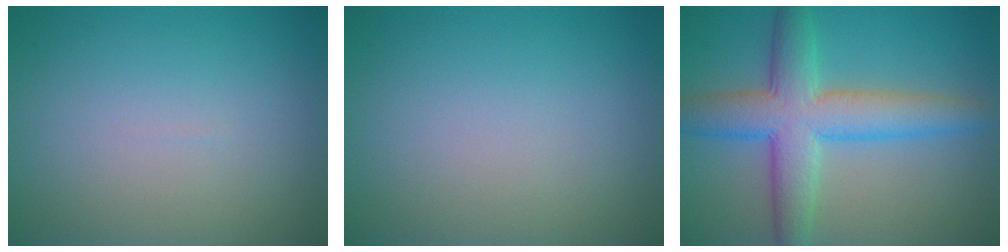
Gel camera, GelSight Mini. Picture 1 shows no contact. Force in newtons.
{"total": 0.0}
{"total": 7.2, "press": 7.2, "slide": 0.1}